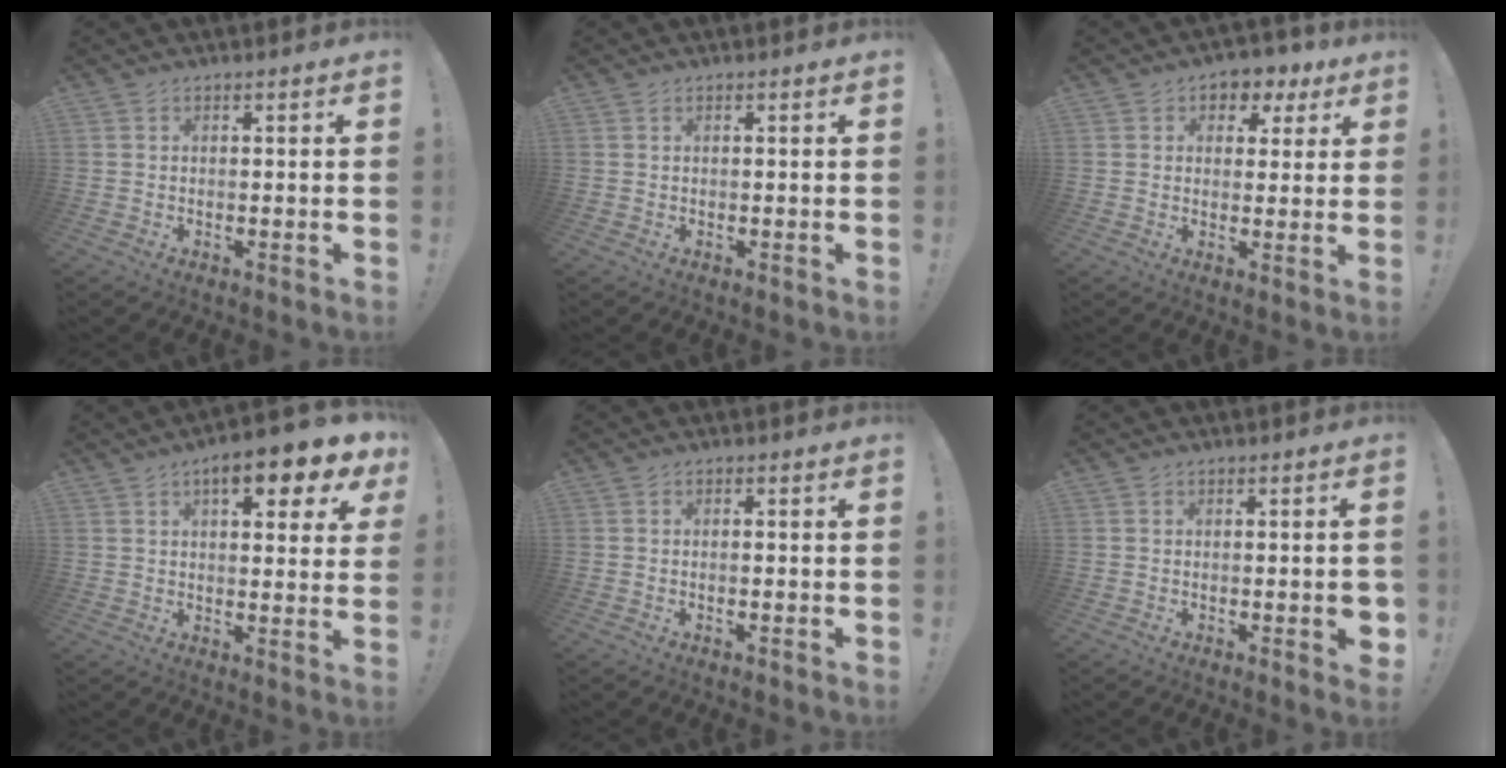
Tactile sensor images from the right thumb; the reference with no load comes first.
{"total": 0.0}
{"total": 5.1, "force": [2.0, 4.3, 1.8], "torque": [-0.015, -0.011, 0.036]}
{"total": 10.6, "force": [5.5, 3.6, 8.4], "torque": [-0.101, -0.027, 0.085]}
{"total": 0.9, "force": [-0.5, 0.0, 0.8], "torque": [-0.015, 0.000, -0.010]}
{"total": 3.5, "force": [-0.5, 0.8, 3.4], "torque": [-0.042, -0.003, -0.006]}